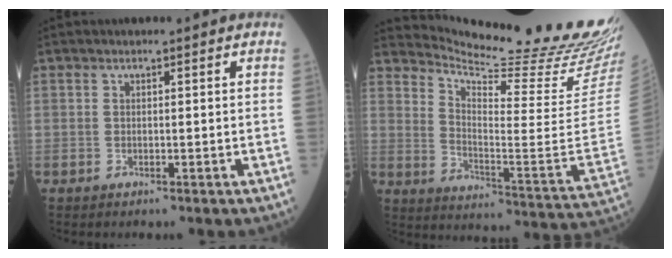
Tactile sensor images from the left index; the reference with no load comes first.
{"total": 23.8, "force": [22.3, -1.5, 8.0], "torque": [-0.145, -0.136, 0.301]}